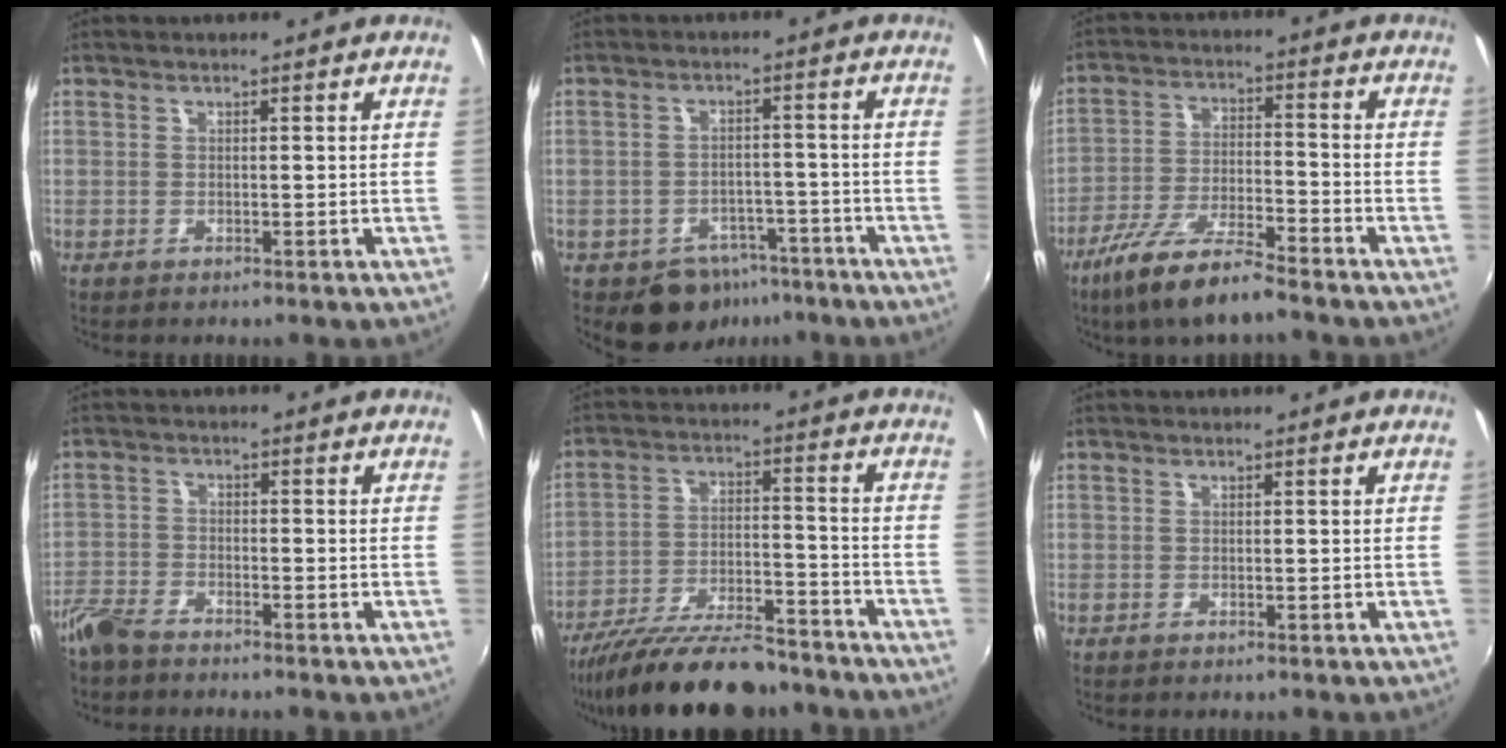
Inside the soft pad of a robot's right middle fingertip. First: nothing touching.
{"total": 7.6, "force": [-4.9, 5.4, 2.1], "torque": [-0.044, 0.018, -0.052]}
{"total": 12.0, "force": [-9.2, 1.8, 7.4], "torque": [-0.157, -0.018, -0.171]}
{"total": 5.6, "force": [-4.8, 1.9, 2.1], "torque": [-0.056, -0.011, -0.101]}
{"total": 19.2, "force": [-16.2, 4.8, 9.1], "torque": [-0.176, -0.027, -0.255]}
{"total": 0.0}